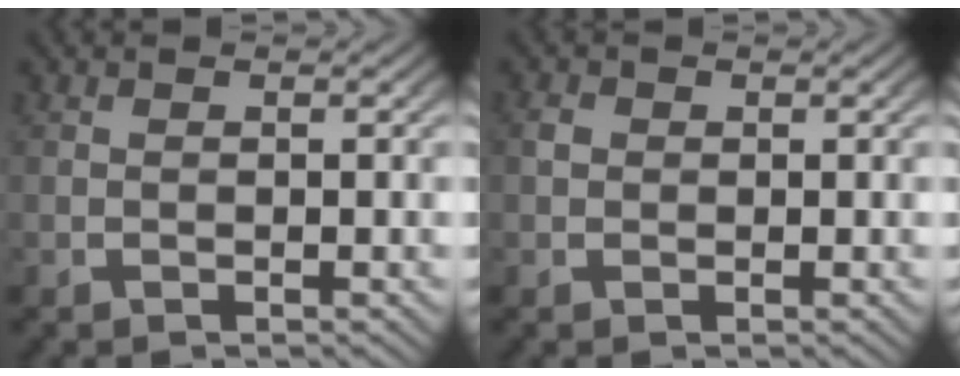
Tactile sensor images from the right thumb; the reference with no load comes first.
{"total": 1.1, "force": [0.2, 0.9, 0.5], "torque": [-0.010, -0.002, 0.004]}